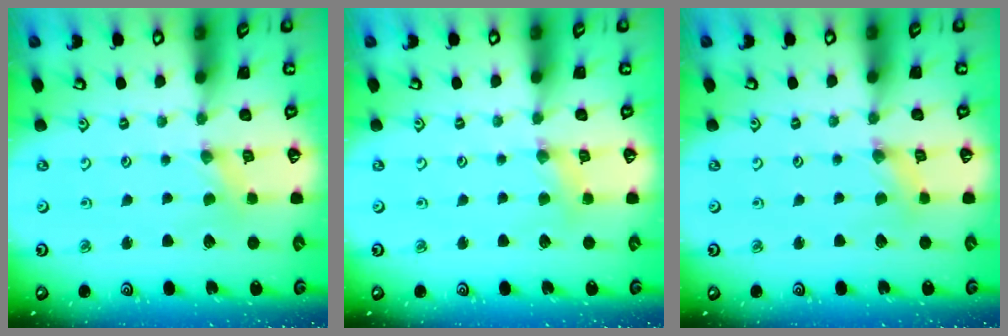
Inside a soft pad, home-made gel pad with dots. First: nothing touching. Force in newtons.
{"total": 3.5, "press": 3.5, "slide": 0.3}
{"total": 1.6, "press": 1.6, "slide": 0.2}